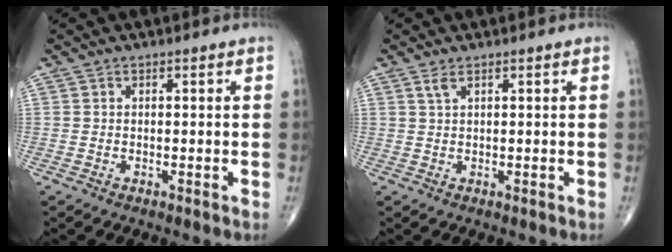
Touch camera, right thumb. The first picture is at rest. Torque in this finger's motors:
{"motor_torque": [-0.53, 0.29, 0.35, 0.21, -0.02]}